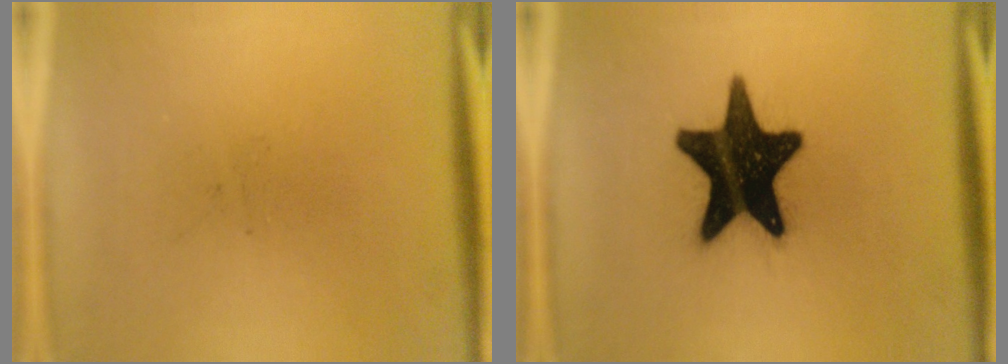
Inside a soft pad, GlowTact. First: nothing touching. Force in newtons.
{"total": 19.5}